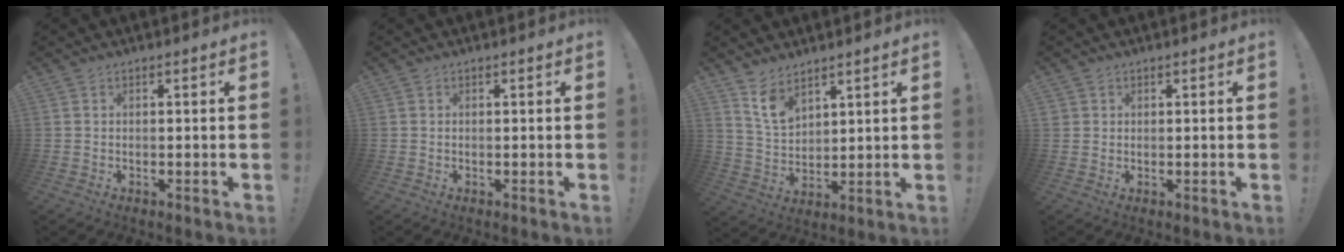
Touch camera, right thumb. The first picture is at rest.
{"total": 0.6, "force": [0.2, 0.5, 0.0], "torque": [0.009, -0.002, 0.002]}
{"total": 8.6, "force": [6.4, 4.6, 3.5], "torque": [-0.063, -0.039, 0.124]}
{"total": 1.3, "force": [0.8, 1.0, 0.2], "torque": [0.001, -0.004, 0.014]}